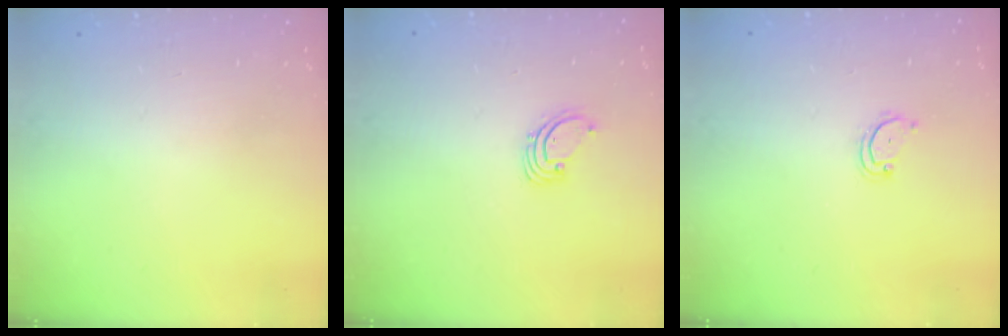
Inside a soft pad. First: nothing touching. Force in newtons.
{"total": 1.4, "press": 1.4, "slide": 0.1}
{"total": 2.8, "press": 2.8, "slide": 0.3}